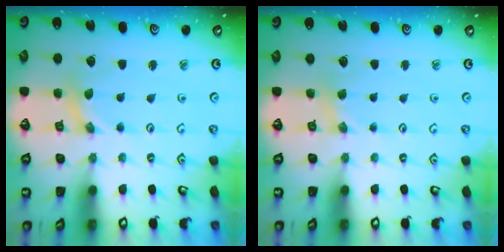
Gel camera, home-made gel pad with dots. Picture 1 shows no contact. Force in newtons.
{"total": 1.1, "press": 1.1, "slide": 0.2}